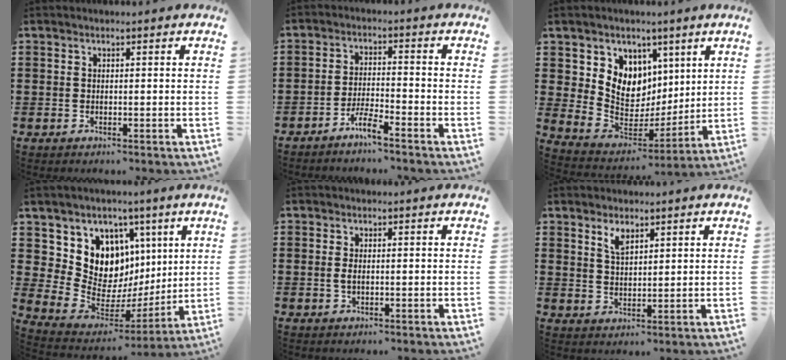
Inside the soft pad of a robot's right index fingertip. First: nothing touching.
{"total": 3.7, "force": [-3.3, 0.0, 1.9], "torque": [-0.043, 0.003, -0.065]}
{"total": 8.4, "force": [4.2, 7.1, 1.4], "torque": [-0.066, -0.048, 0.083]}
{"total": 10.7, "force": [4.2, 9.4, 2.9], "torque": [-0.080, -0.053, 0.087]}
{"total": 1.1, "force": [0.0, 0.3, 1.1], "torque": [-0.030, -0.004, -0.002]}
{"total": 2.8, "force": [2.1, 1.1, 1.6], "torque": [-0.036, 0.002, 0.039]}